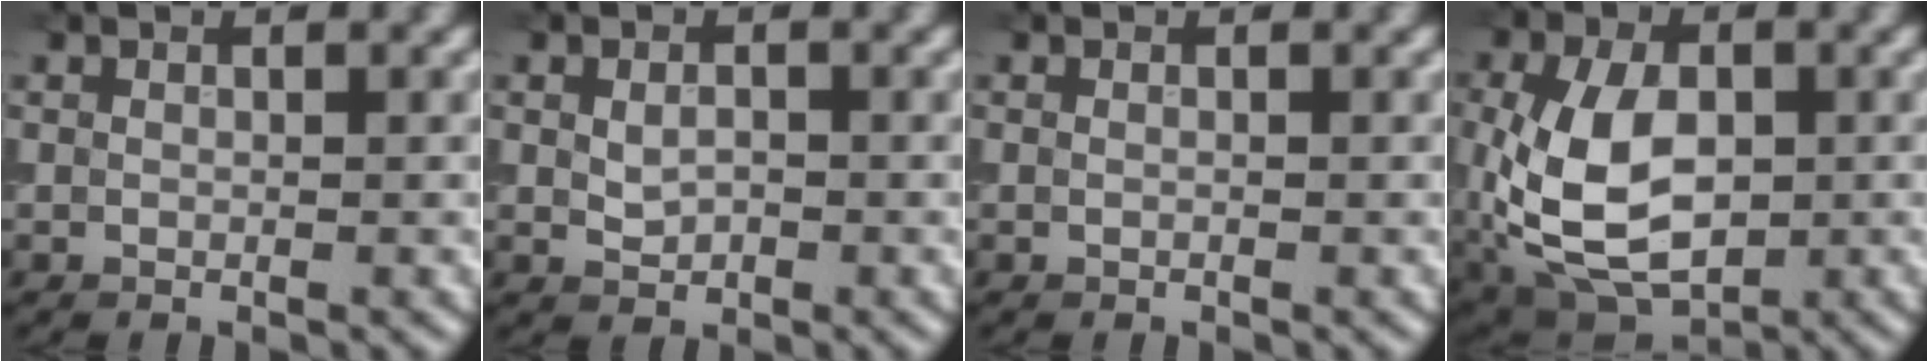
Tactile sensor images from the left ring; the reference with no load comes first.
{"total": 1.6, "force": [-0.1, 1.2, 1.1], "torque": [-0.021, -0.001, -0.001]}
{"total": 0.0}
{"total": 10.2, "force": [-0.9, 6.4, 7.9], "torque": [-0.166, -0.005, -0.020]}